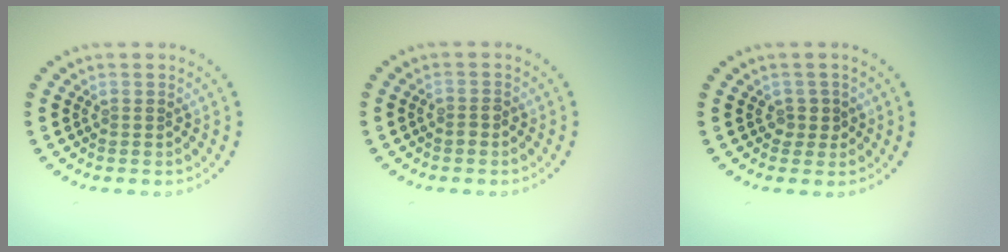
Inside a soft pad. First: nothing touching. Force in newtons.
{"total": 0.8, "press": 0.7, "slide": 0.4}
{"total": 1.2, "press": 0.9, "slide": 0.8}